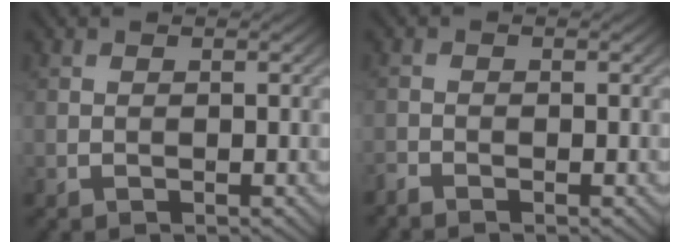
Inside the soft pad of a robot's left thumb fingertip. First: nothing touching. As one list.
[{"total": 1.1, "force": [-1.1, 0.0, 0.2], "torque": [-0.006, -0.005, -0.029]}]